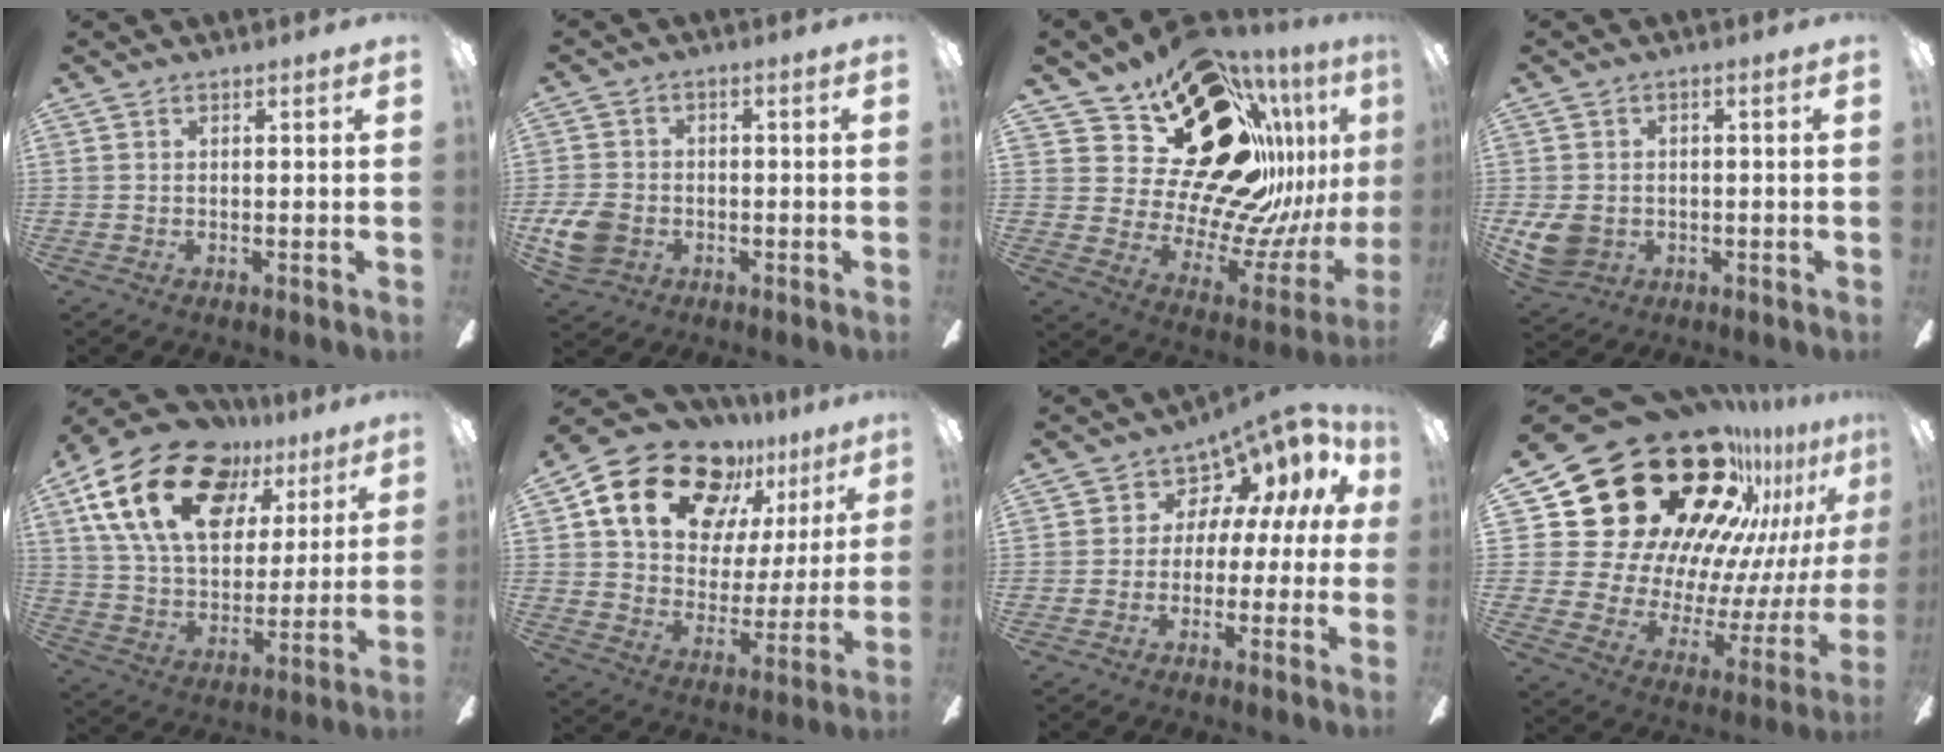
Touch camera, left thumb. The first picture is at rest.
{"total": 7.9, "force": [-2.4, 6.3, 4.2], "torque": [-0.093, 0.016, -0.042]}
{"total": 29.9, "force": [15.1, 16.5, 19.9], "torque": [-0.288, -0.134, 0.305]}
{"total": 6.9, "force": [-1.2, 5.9, 3.4], "torque": [-0.085, 0.007, -0.022]}
{"total": 23.9, "force": [12.5, 14.3, 14.6], "torque": [-0.267, -0.056, 0.222]}
{"total": 20.2, "force": [12.8, 12.3, 9.7], "torque": [-0.171, -0.068, 0.231]}
{"total": 6.8, "force": [3.5, 4.9, 3.2], "torque": [-0.053, -0.037, 0.061]}
{"total": 35.0, "force": [21.6, 19.6, 19.3], "torque": [-0.277, -0.193, 0.439]}